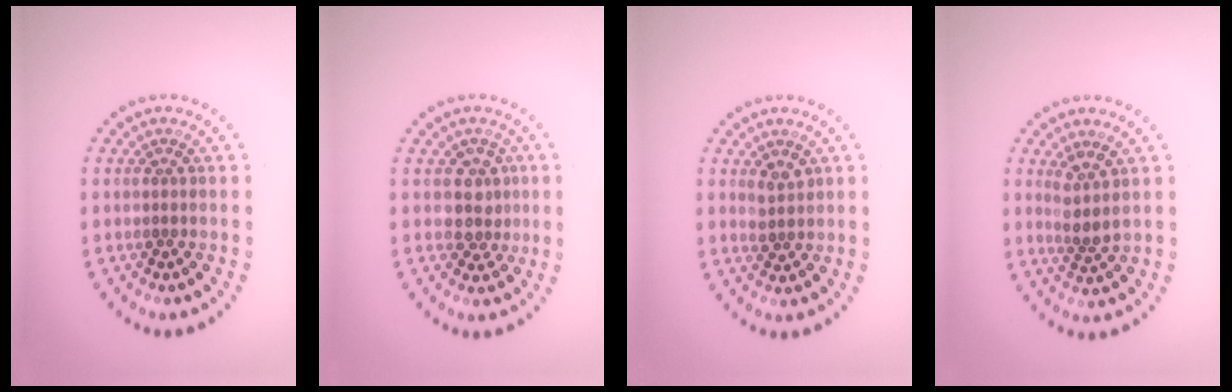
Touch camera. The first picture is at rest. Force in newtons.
{"total": 2.3, "press": 1.9, "slide": 1.3}
{"total": 1.4, "press": 1.3, "slide": 0.6}
{"total": 2.1, "press": 1.6, "slide": 1.3}